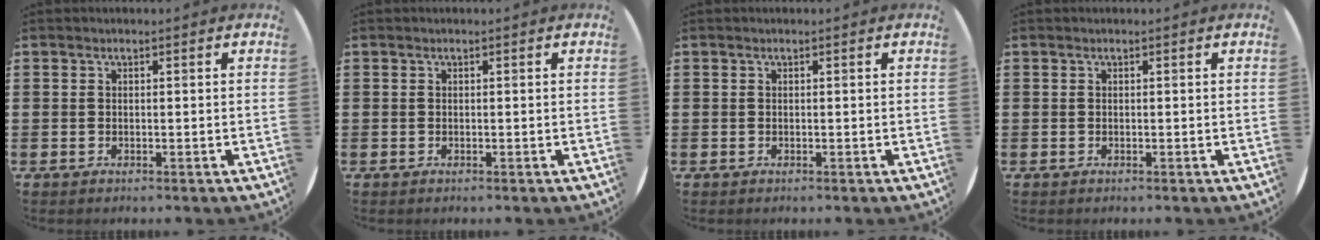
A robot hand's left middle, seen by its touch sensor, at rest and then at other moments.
{"total": 0.0}
{"total": 0.0}
{"total": 0.0}